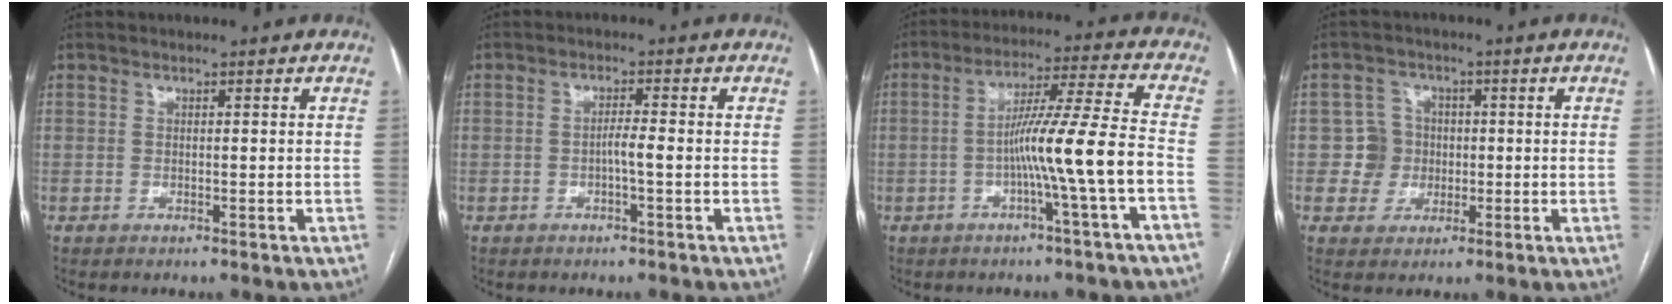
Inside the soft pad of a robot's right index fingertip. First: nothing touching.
{"total": 2.1, "force": [-0.6, -0.1, 2.1], "torque": [-0.033, 0.003, -0.012]}
{"total": 10.9, "force": [-3.3, -1.7, 10.3], "torque": [-0.176, 0.014, -0.055]}
{"total": 4.8, "force": [-0.3, 4.8, 0.4], "torque": [0.003, 0.017, -0.001]}